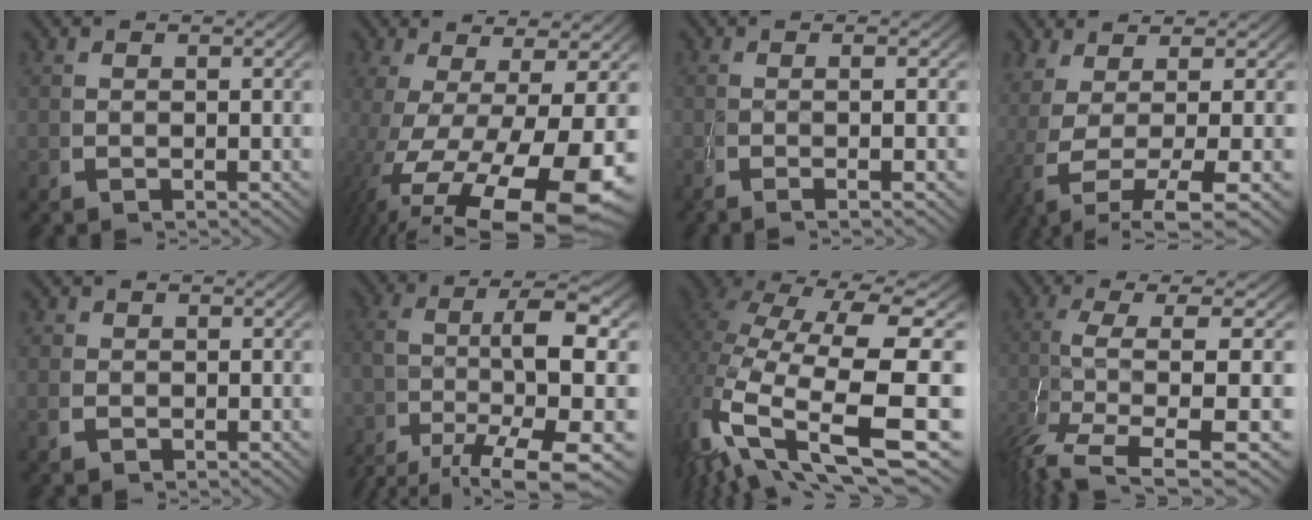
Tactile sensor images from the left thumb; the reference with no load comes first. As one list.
[{"total": 14.1, "force": [-2.6, 7.6, 11.5], "torque": [-0.229, -0.060, -0.001]}, {"total": 2.4, "force": [-0.4, -0.2, 2.3], "torque": [-0.047, 0.002, -0.010]}, {"total": 7.6, "force": [-0.7, 3.2, 6.9], "torque": [-0.151, -0.029, 0.014]}, {"total": 1.5, "force": [-0.1, 1.4, 0.5], "torque": [-0.019, -0.010, 0.000]}, {"total": 10.5, "force": [-2.3, 4.6, 9.2], "torque": [-0.184, -0.045, -0.010]}, {"total": 14.5, "force": [-0.4, 8.3, 11.9], "torque": [-0.270, -0.054, 0.021]}, {"total": 9.0, "force": [-1.5, 3.6, 8.1], "torque": [-0.196, -0.044, 0.006]}]